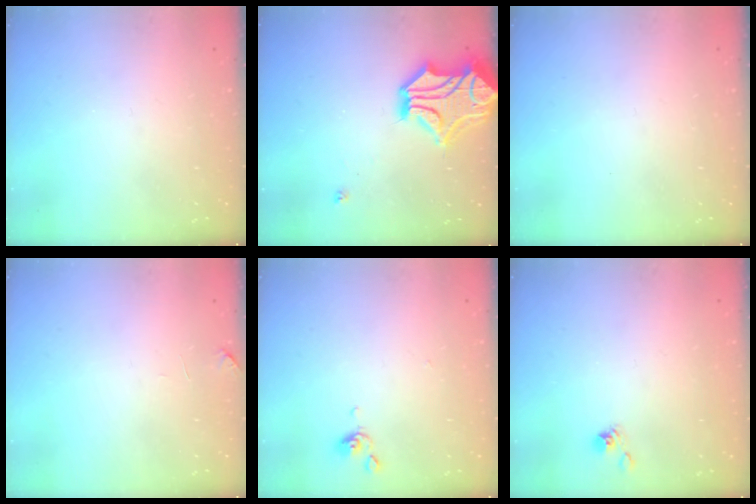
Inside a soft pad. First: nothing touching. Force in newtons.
{"total": 8.7, "press": 8.4, "slide": 2.3}
{"total": 0.0}
{"total": 1.0, "press": 0.8, "slide": 0.6}
{"total": 0.5, "press": 0.1, "slide": 0.5}
{"total": 6.3, "press": 6.3, "slide": 0.2}